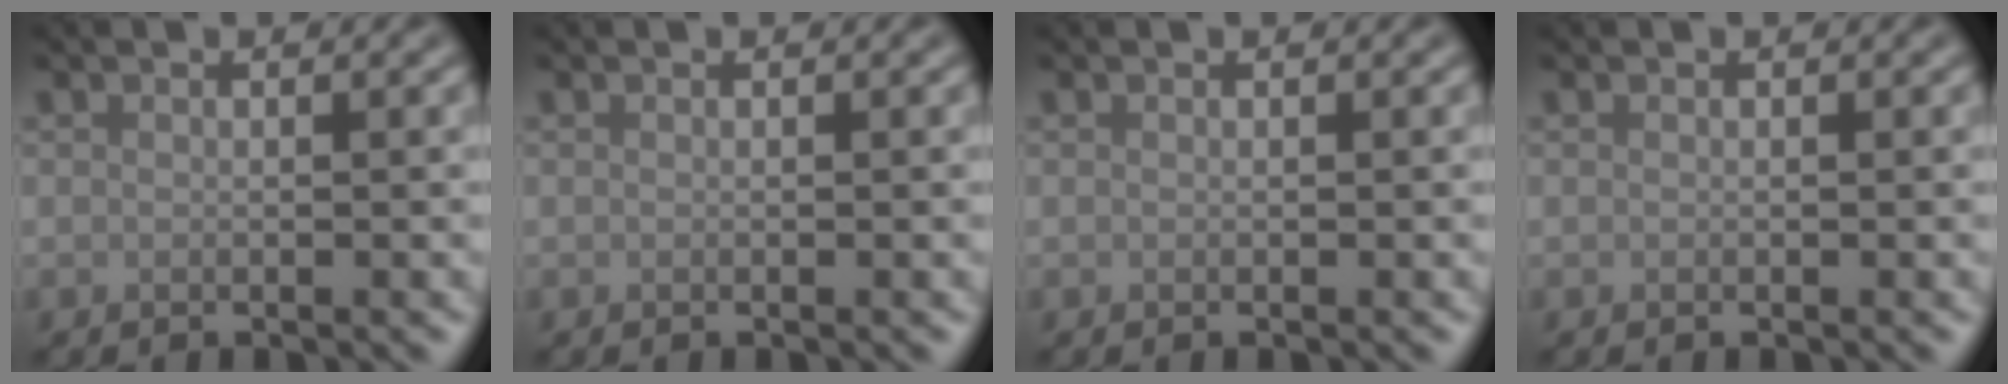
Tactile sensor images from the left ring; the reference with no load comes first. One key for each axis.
{"total": 0.0}
{"total": 0.0}
{"total": 0.0}